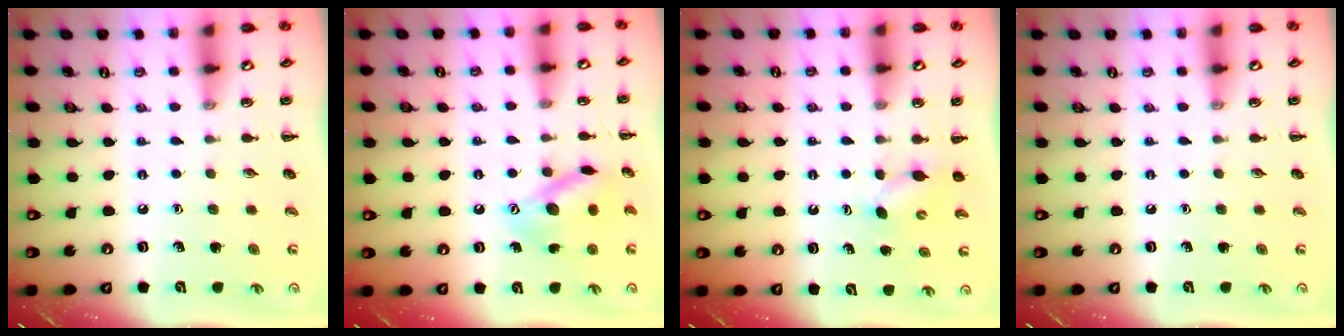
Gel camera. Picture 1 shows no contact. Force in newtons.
{"total": 13.1, "press": 13.1, "slide": 0.6}
{"total": 3.1, "press": 3.1, "slide": 0.7}
{"total": 0.0}